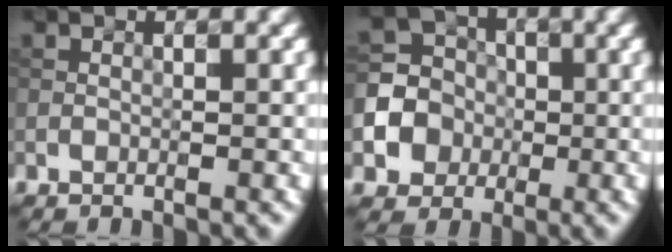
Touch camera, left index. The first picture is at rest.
{"total": 5.4, "force": [-1.2, 5.1, 1.2], "torque": [-0.017, 0.009, -0.041]}